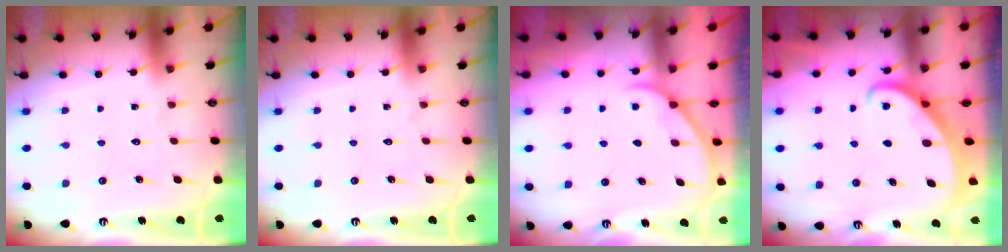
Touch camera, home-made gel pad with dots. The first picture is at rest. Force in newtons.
{"total": 0.0}
{"total": 2.1, "press": 2.0, "slide": 0.3}
{"total": 2.1, "press": 2.1, "slide": 0.2}